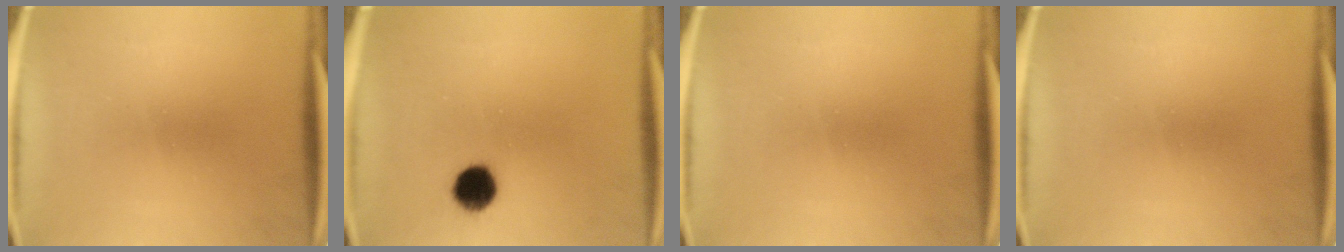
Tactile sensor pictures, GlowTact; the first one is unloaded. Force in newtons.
{"total": 7.0}
{"total": 0.0}
{"total": 0.0}